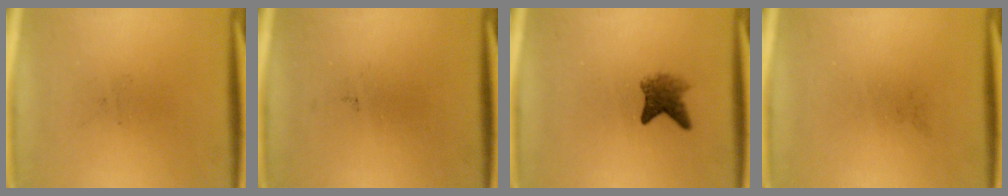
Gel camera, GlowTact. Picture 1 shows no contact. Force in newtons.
{"total": 0.0}
{"total": 3.4}
{"total": 0.0}